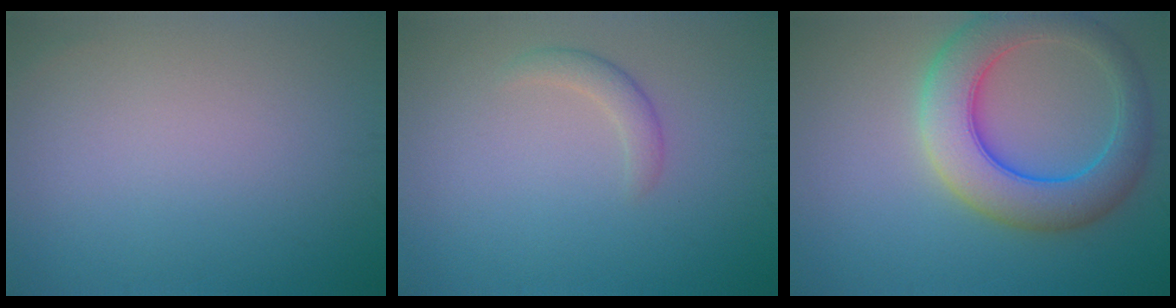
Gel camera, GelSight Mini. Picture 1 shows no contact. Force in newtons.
{"total": 1.6, "press": 1.6, "slide": 0.1}
{"total": 7.8, "press": 7.7, "slide": 0.4}